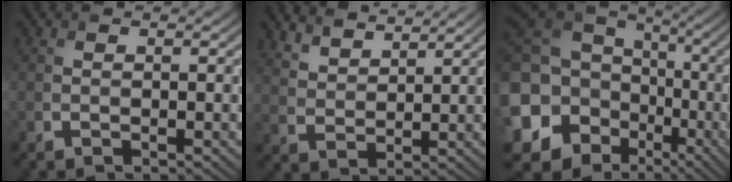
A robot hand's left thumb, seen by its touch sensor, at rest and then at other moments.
{"total": 5.9, "force": [5.1, 1.8, 2.3], "torque": [-0.061, -0.012, 0.119]}
{"total": 22.7, "force": [-3.6, 19.7, 10.8], "torque": [-0.295, -0.048, -0.071]}